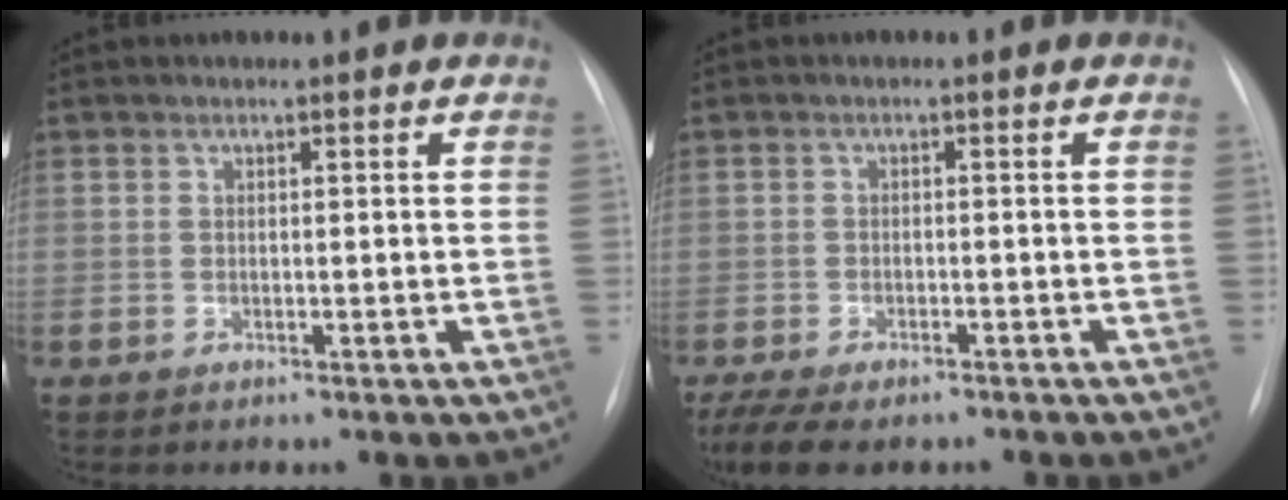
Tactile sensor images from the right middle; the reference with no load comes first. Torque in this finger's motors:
{"motor_torque": [0.33, -0.30, 0.09, 0.04]}